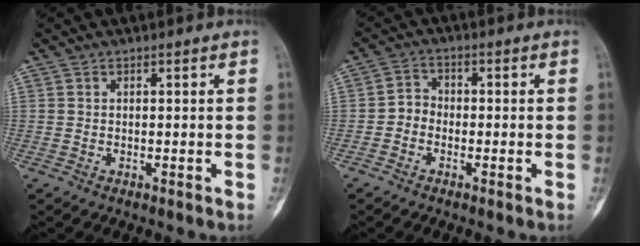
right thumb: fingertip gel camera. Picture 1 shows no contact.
{"total": 3.0, "force": [-1.2, 2.4, 1.3], "torque": [-0.009, 0.014, -0.035]}